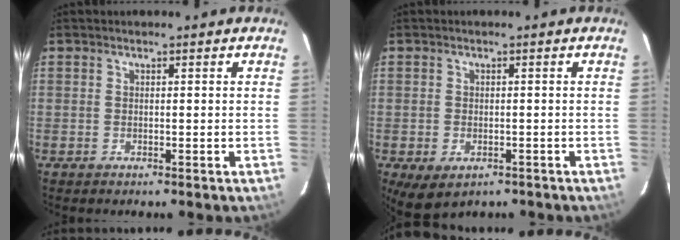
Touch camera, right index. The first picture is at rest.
{"total": 5.7, "force": [-2.7, 3.6, 3.4], "torque": [-0.066, -0.022, -0.035]}